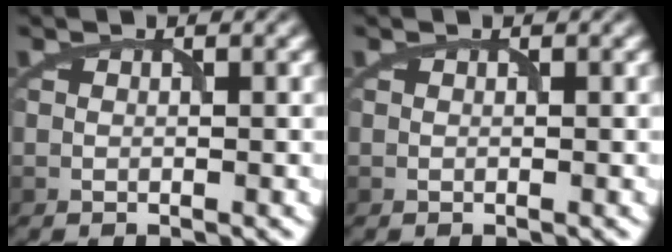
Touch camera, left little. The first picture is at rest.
{"total": 0.0}